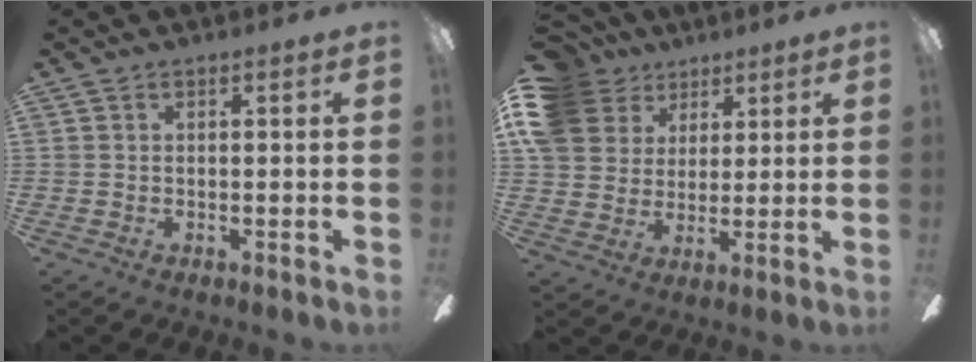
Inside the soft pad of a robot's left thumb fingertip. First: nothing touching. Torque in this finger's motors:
{"motor_torque": [1.12, 1.16, 1.38, -1.38, 0.15]}